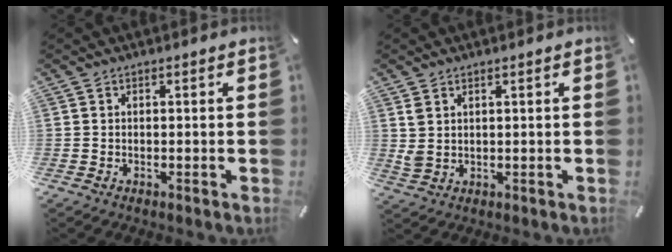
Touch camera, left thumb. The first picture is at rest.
{"total": 2.7, "force": [1.2, 1.8, 1.6], "torque": [-0.032, 0.002, 0.025]}